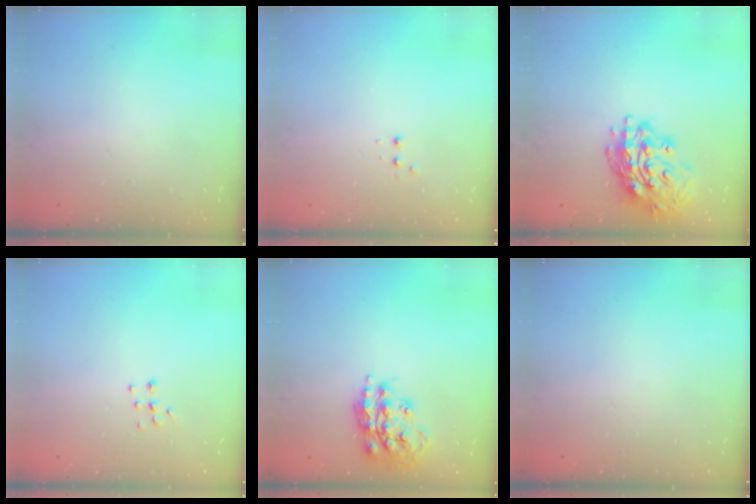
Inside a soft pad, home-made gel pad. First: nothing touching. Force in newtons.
{"total": 2.4, "press": 2.2, "slide": 0.9}
{"total": 17.4, "press": 17.3, "slide": 1.8}
{"total": 5.9, "press": 5.9, "slide": 0.4}
{"total": 17.3, "press": 17.2, "slide": 1.7}
{"total": 0.0}